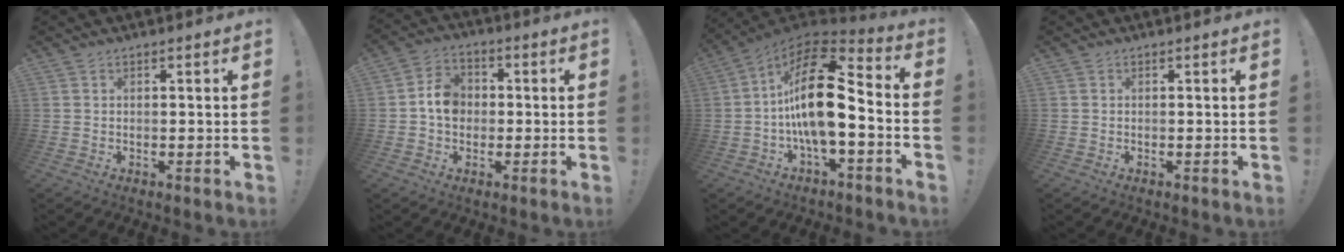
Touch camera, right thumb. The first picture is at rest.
{"total": 8.2, "force": [-0.3, 6.8, 4.6], "torque": [-0.057, 0.019, -0.001]}
{"total": 21.1, "force": [-0.2, 9.9, 18.7], "torque": [-0.327, 0.012, 0.001]}
{"total": 0.0}